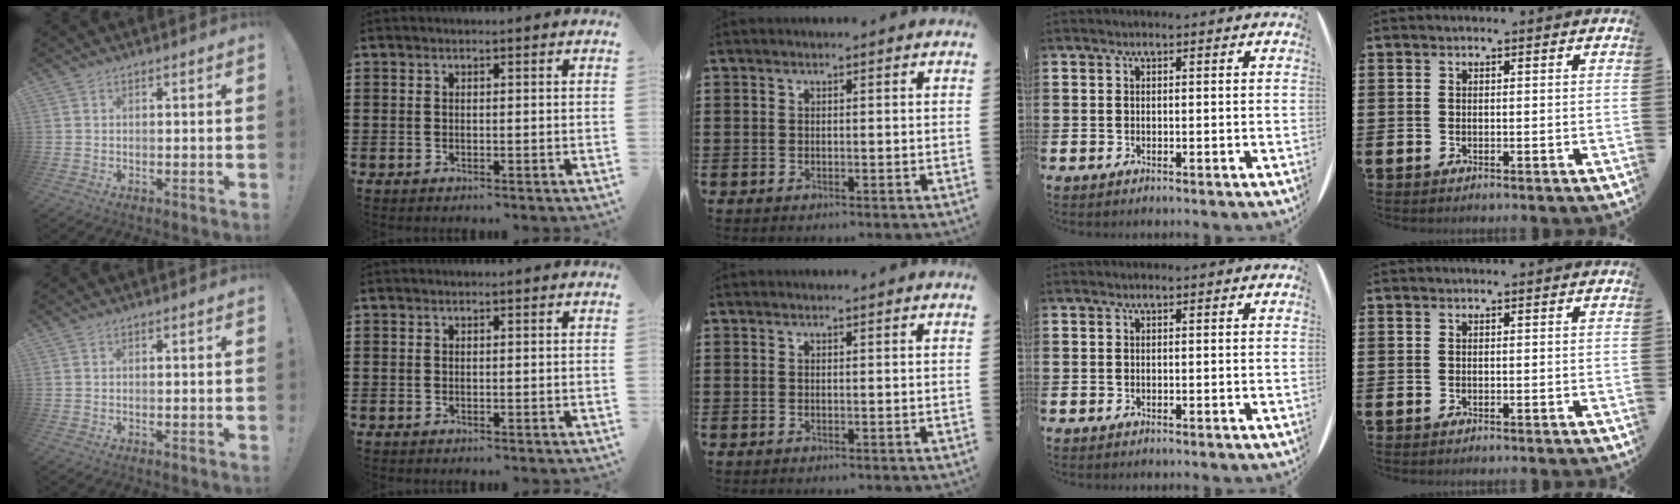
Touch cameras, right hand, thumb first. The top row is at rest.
{}